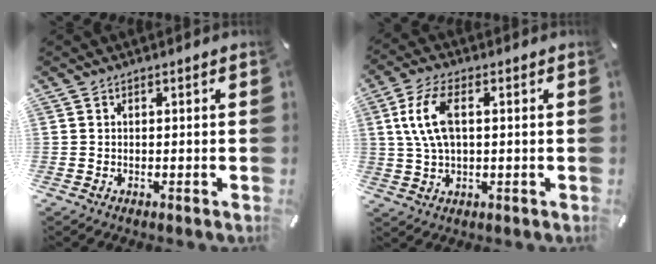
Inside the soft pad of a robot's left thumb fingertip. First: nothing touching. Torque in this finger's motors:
{"motor_torque": [1.57, 1.80, 0.90, -0.82, 0.12]}